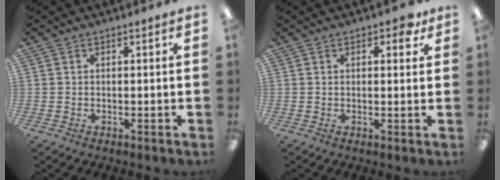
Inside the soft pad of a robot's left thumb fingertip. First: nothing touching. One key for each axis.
{"total": 2.9, "fx": 1.5, "fy": 1.6, "fz": 1.9, "tx": -0.017, "ty": -0.004, "tz": 0.020}